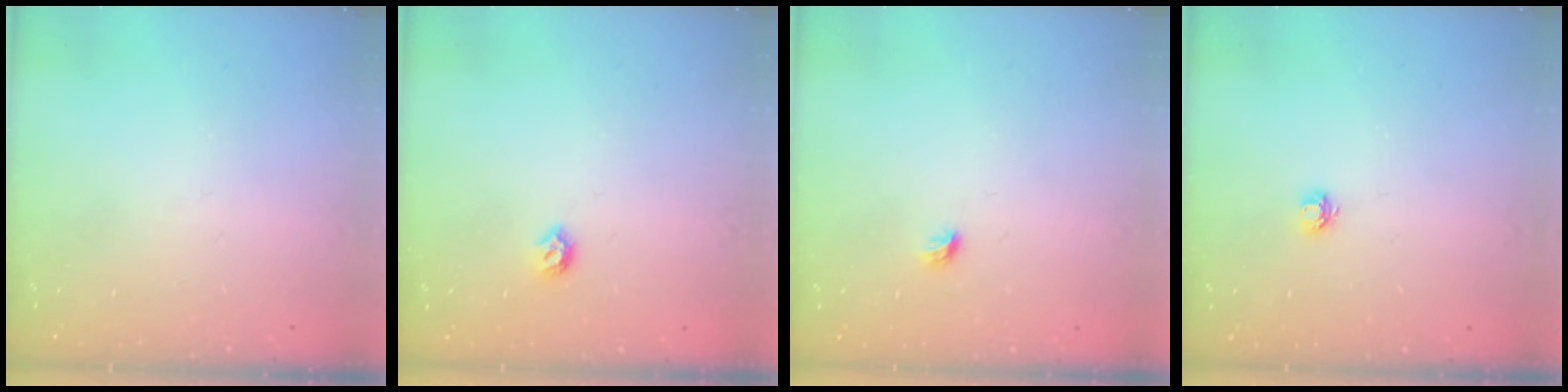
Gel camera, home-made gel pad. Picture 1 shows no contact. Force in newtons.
{"total": 5.0, "press": 4.9, "slide": 1.1}
{"total": 3.7, "press": 3.6, "slide": 0.8}
{"total": 3.7, "press": 3.7, "slide": 0.5}